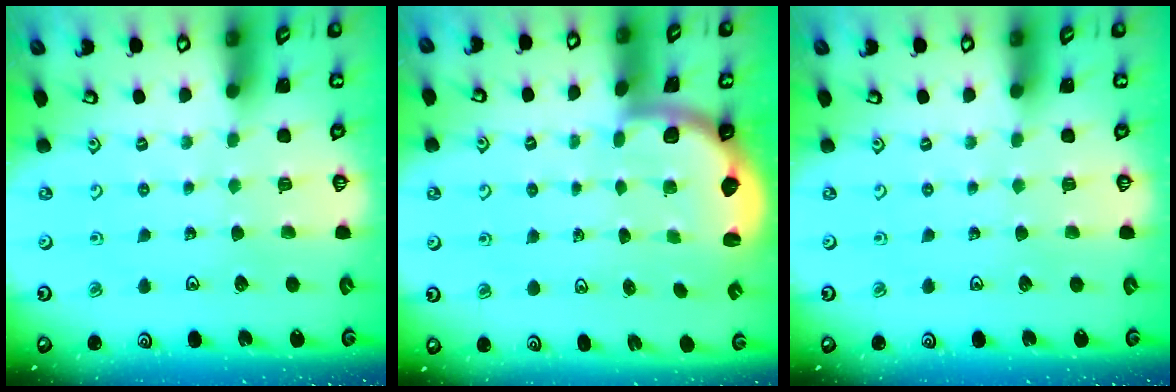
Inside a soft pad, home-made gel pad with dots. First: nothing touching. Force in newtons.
{"total": 2.2, "press": 2.1, "slide": 0.7}
{"total": 0.0}